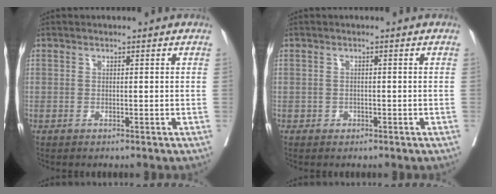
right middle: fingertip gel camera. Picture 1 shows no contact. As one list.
[{"total": 0.8, "force": [-0.3, 0.7, 0.1], "torque": [-0.002, 0.003, -0.006]}]